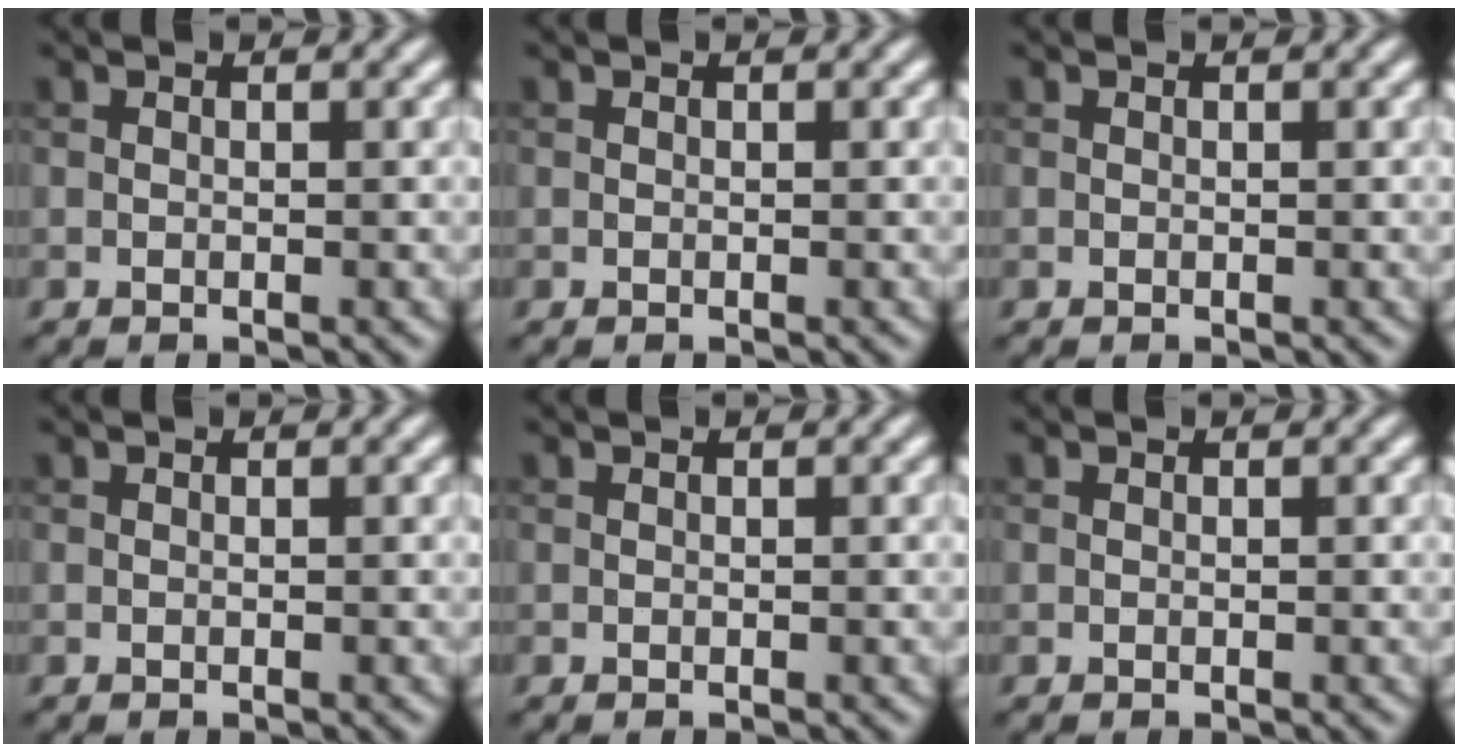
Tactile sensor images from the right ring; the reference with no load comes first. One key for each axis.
{"total": 0.0}
{"total": 0.0}
{"total": 0.0}
{"total": 0.0}
{"total": 0.0}